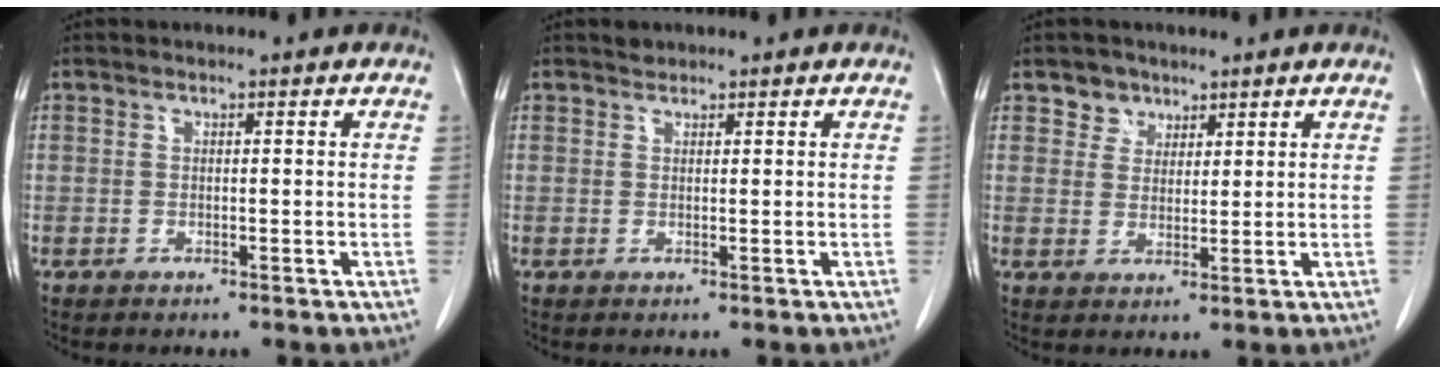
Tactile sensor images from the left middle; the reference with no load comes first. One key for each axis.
{"total": 0.8, "fx": 0.7, "fy": 0.4, "fz": -0.1, "tx": 0.000, "ty": 0.001, "tz": 0.009}
{"total": 3.2, "fx": 2.2, "fy": 2.4, "fz": 0.0, "tx": 0.003, "ty": 0.002, "tz": 0.033}